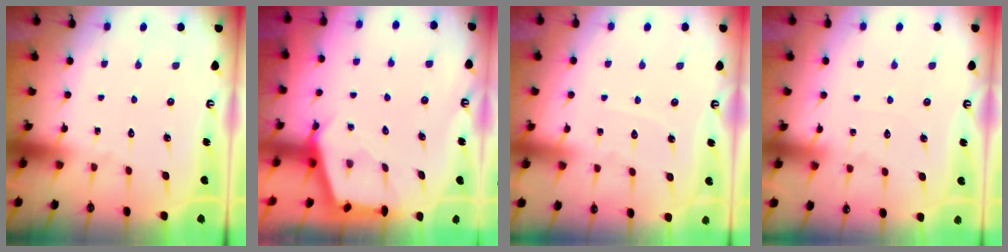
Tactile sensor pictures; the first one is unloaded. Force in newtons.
{"total": 3.0, "press": 3.0, "slide": 0.4}
{"total": 4.5, "press": 4.4, "slide": 0.7}
{"total": 4.7, "press": 4.7, "slide": 0.7}